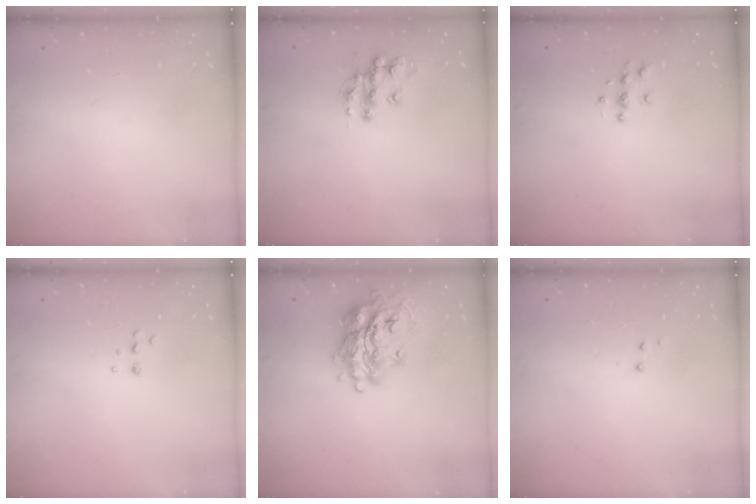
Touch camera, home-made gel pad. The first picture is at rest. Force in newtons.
{"total": 11.8, "press": 11.8, "slide": 0.7}
{"total": 5.2, "press": 5.1, "slide": 0.5}
{"total": 4.5, "press": 4.4, "slide": 0.8}
{"total": 17.4, "press": 17.4, "slide": 1.4}
{"total": 3.0, "press": 2.9, "slide": 0.6}